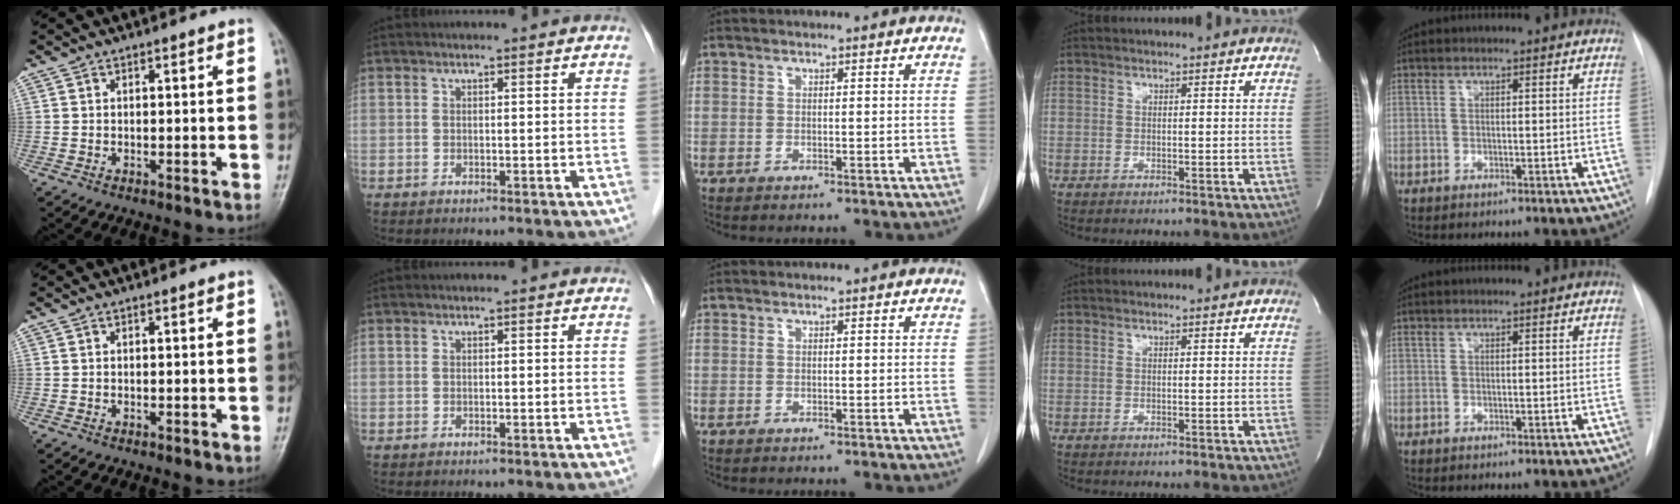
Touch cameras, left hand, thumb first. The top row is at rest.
{}